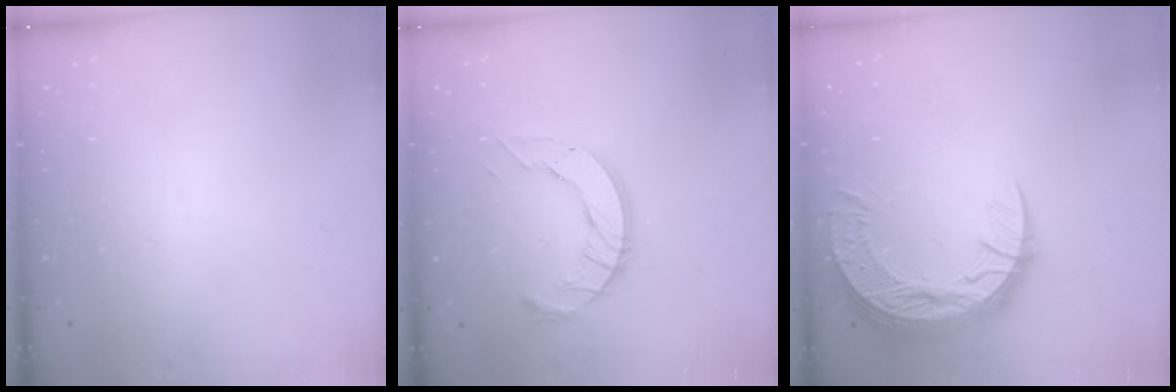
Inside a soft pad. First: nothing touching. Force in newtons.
{"total": 9.7, "press": 9.6, "slide": 0.9}
{"total": 15.4, "press": 15.3, "slide": 1.1}